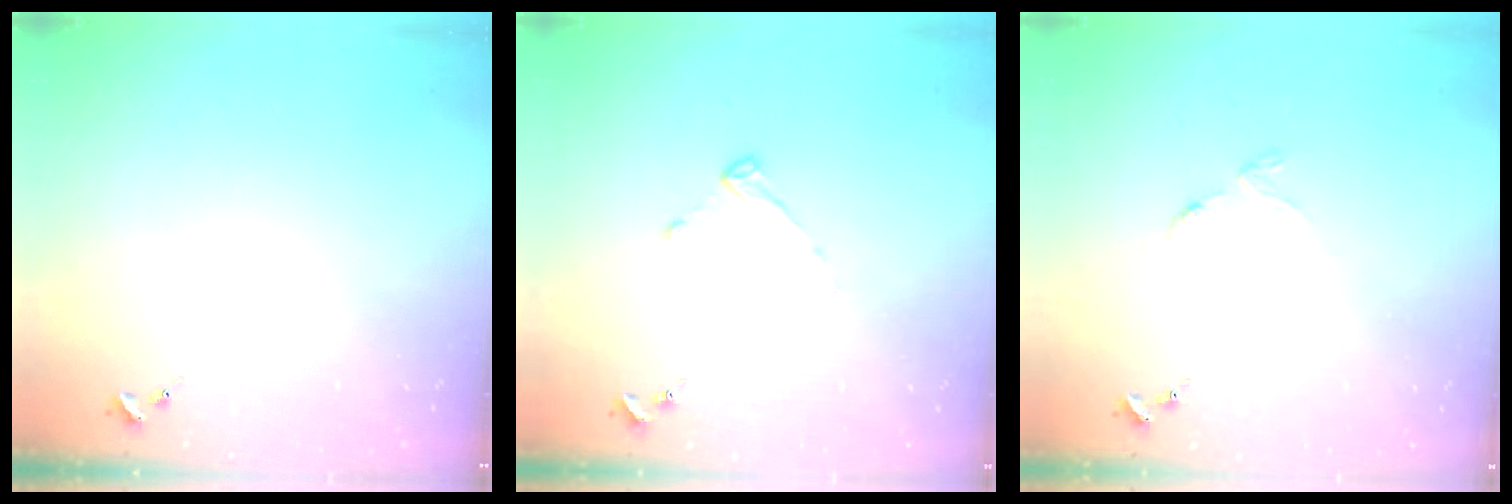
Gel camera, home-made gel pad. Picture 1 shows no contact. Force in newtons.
{"total": 2.6, "press": 2.5, "slide": 0.4}
{"total": 3.1, "press": 3.0, "slide": 0.5}